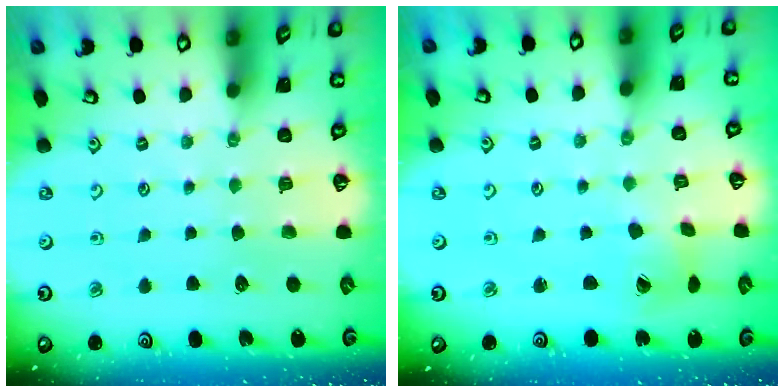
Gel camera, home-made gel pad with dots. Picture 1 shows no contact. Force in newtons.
{"total": 3.6, "press": 3.6, "slide": 0.4}